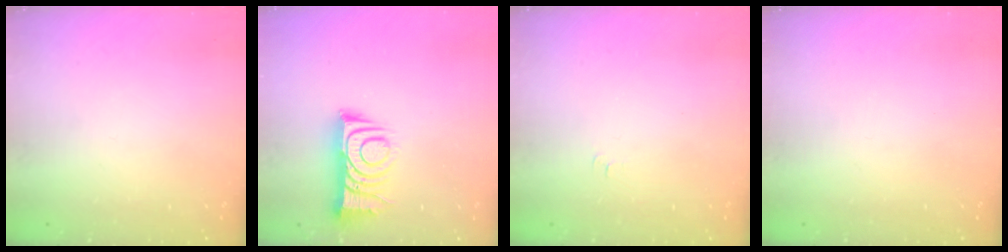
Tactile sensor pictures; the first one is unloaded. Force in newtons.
{"total": 9.6, "press": 9.6, "slide": 0.7}
{"total": 4.3, "press": 4.2, "slide": 0.6}
{"total": 0.0}